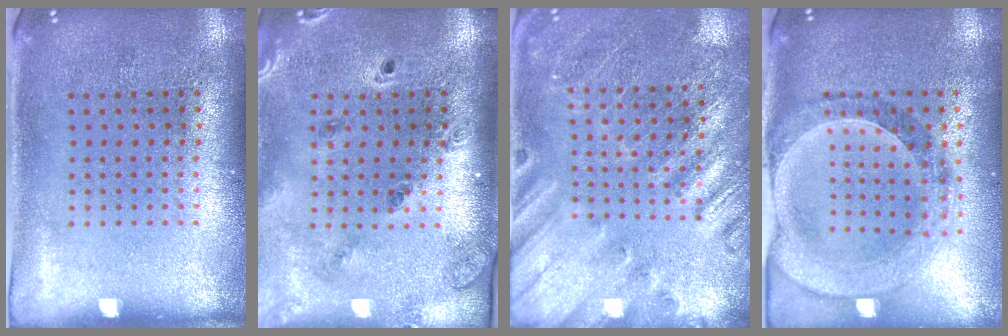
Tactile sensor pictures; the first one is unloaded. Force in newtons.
{"total": 1.4, "press": 1.3, "slide": 0.2}
{"total": 2.4, "press": 2.4, "slide": 0.5}
{"total": 1.5, "press": 1.5, "slide": 0.4}